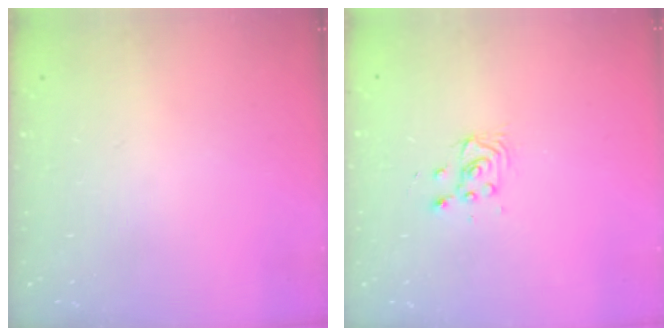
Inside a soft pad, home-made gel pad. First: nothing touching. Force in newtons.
{"total": 3.0, "press": 3.0, "slide": 0.2}